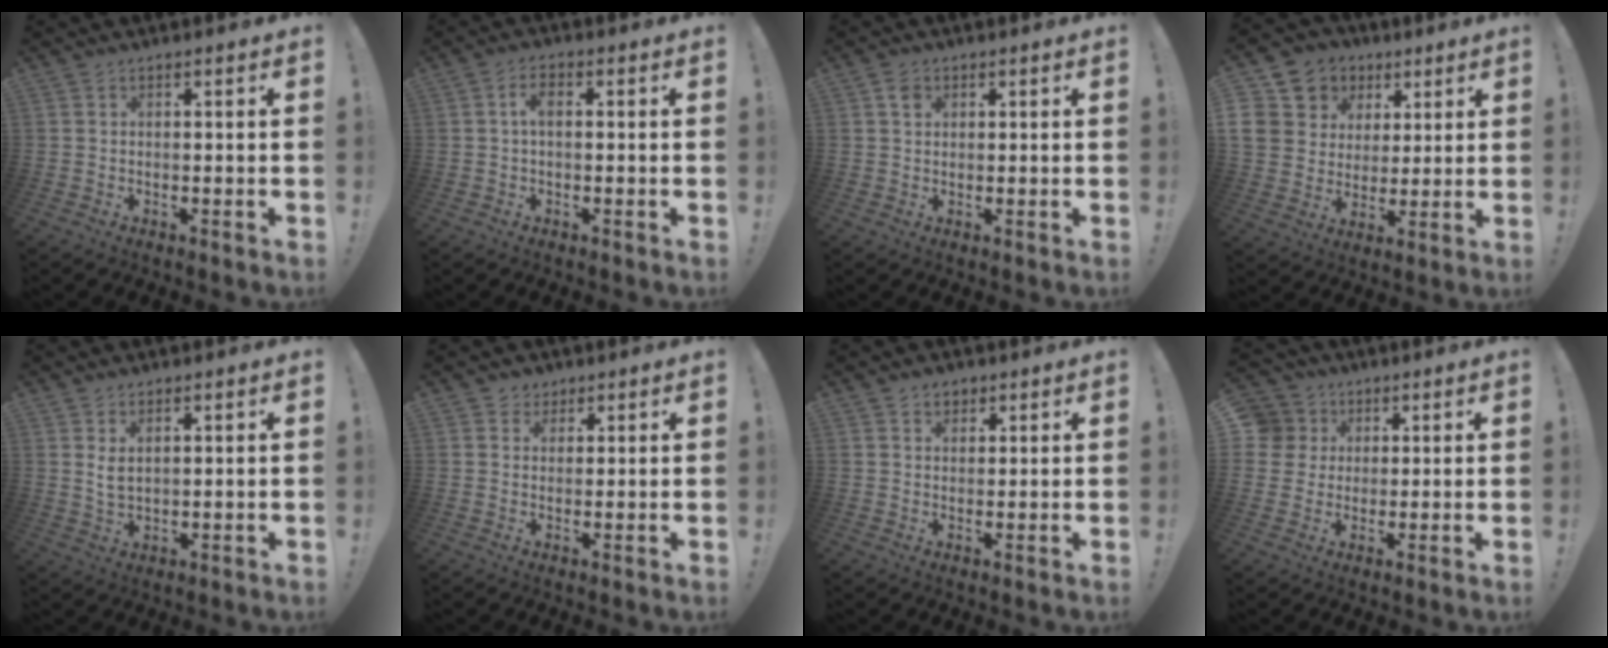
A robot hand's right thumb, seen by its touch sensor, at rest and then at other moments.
{"total": 3.5, "force": [0.2, 1.7, 3.0], "torque": [-0.052, 0.008, 0.001]}
{"total": 2.2, "force": [0.9, 1.8, 0.9], "torque": [-0.010, 0.001, 0.014]}
{"total": 11.7, "force": [4.0, 10.6, 3.2], "torque": [-0.055, -0.018, 0.095]}
{"total": 4.0, "force": [2.1, 1.9, 2.9], "torque": [-0.042, -0.011, 0.037]}
{"total": 3.1, "force": [1.9, 2.5, 0.1], "torque": [0.006, -0.010, 0.033]}
{"total": 3.2, "force": [2.0, 2.5, 0.7], "torque": [-0.003, -0.008, 0.035]}
{"total": 7.6, "force": [1.6, 7.3, 1.5], "torque": [-0.022, -0.006, 0.033]}